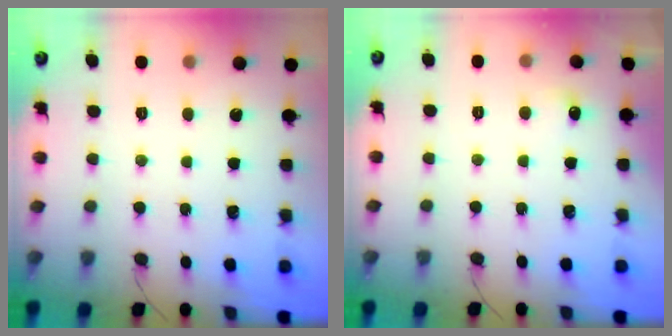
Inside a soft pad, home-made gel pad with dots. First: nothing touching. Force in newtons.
{"total": 3.8, "press": 3.6, "slide": 1.1}